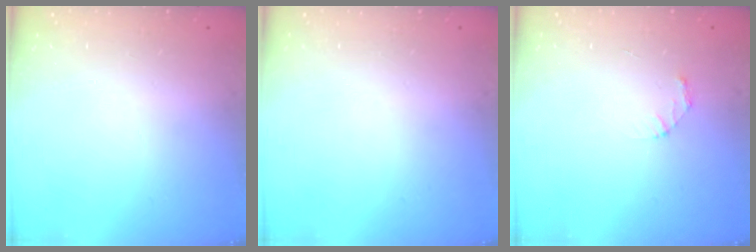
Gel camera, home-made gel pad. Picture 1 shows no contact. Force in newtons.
{"total": 0.0}
{"total": 2.1, "press": 2.1, "slide": 0.2}